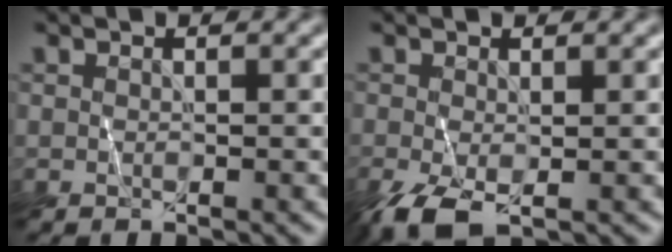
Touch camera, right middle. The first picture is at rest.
{"total": 3.5, "force": [-1.6, 1.5, 2.7], "torque": [-0.072, -0.012, -0.028]}